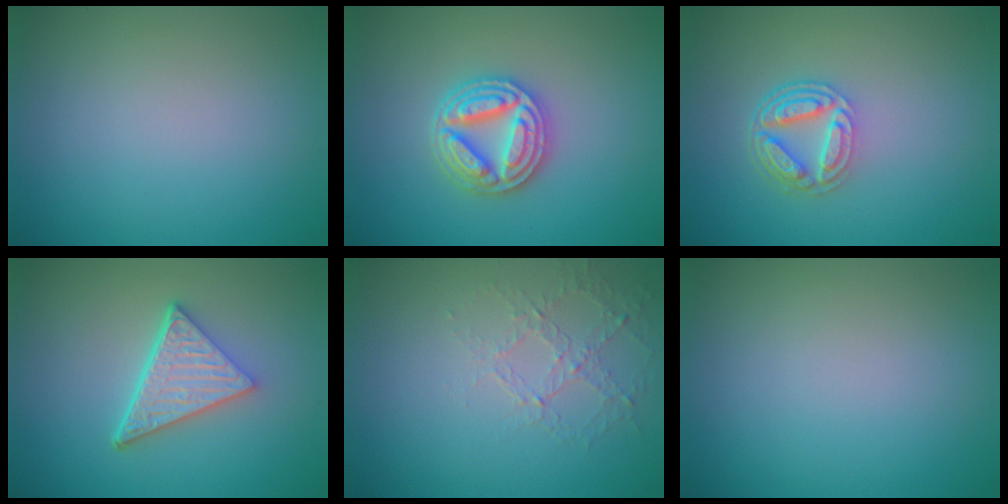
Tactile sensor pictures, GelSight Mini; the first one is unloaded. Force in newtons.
{"total": 5.0, "press": 5.0, "slide": 0.8}
{"total": 4.3, "press": 3.2, "slide": 2.8}
{"total": 5.3, "press": 3.7, "slide": 3.8}
{"total": 1.4, "press": 0.8, "slide": 1.2}
{"total": 0.0}